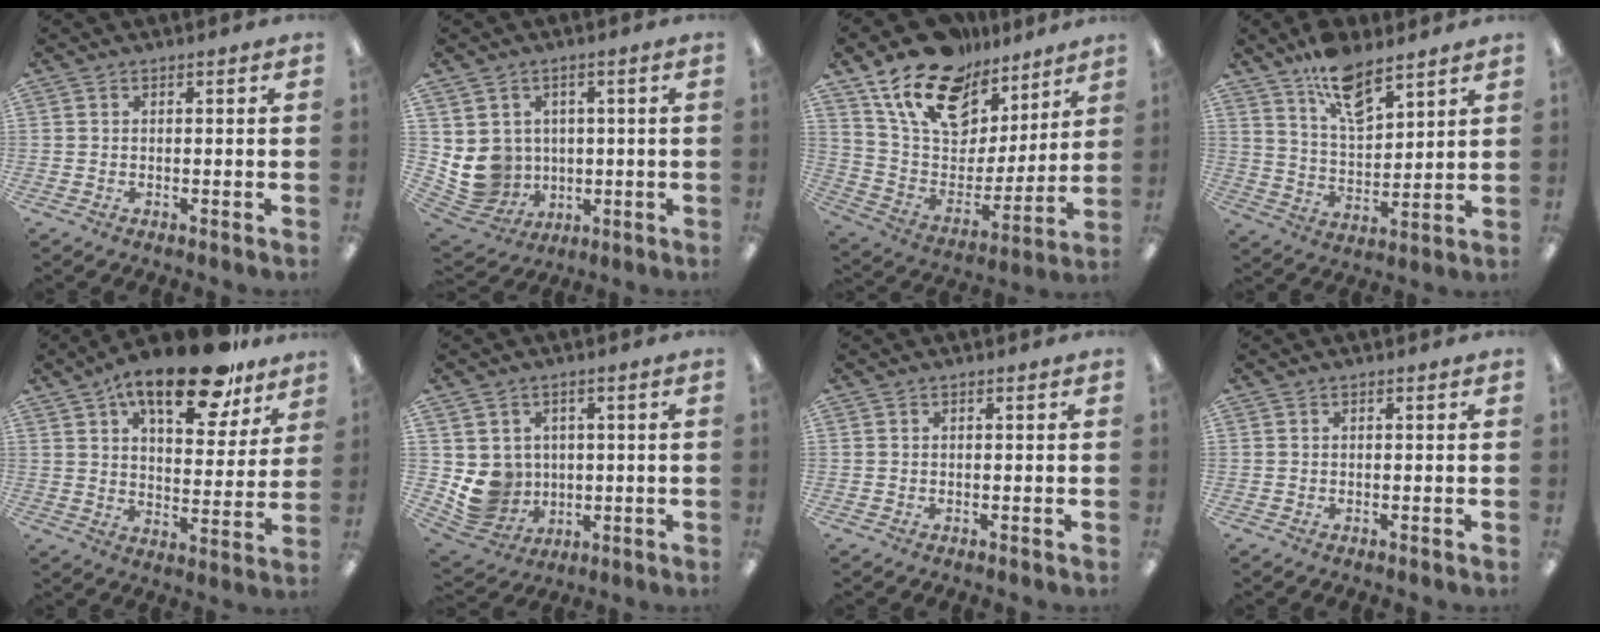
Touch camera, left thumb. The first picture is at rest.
{"total": 8.6, "force": [0.8, 8.3, 2.0], "torque": [-0.066, -0.007, 0.029]}
{"total": 19.6, "force": [13.3, 11.4, 8.8], "torque": [-0.166, -0.079, 0.243]}
{"total": 11.3, "force": [8.4, 4.4, 6.1], "torque": [-0.100, -0.046, 0.151]}
{"total": 21.6, "force": [14.4, 8.2, 13.9], "torque": [-0.218, -0.074, 0.236]}
{"total": 7.9, "force": [0.7, 7.7, 1.7], "torque": [-0.056, -0.007, 0.025]}
{"total": 0.0}
{"total": 0.0}